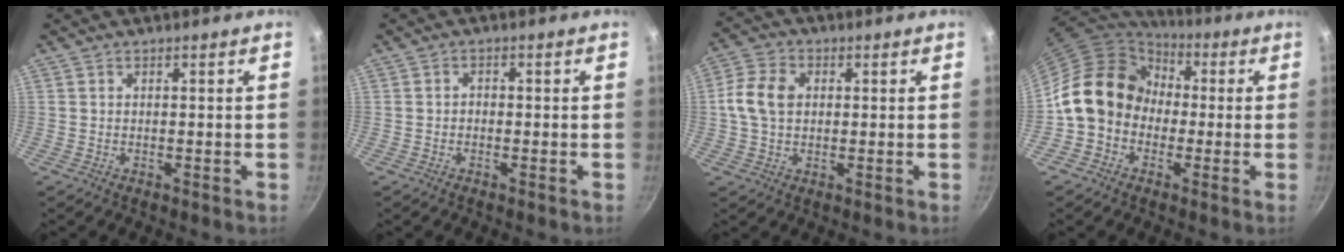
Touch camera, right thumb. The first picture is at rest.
{"total": 1.4, "force": [-0.4, 1.1, 0.7], "torque": [-0.011, 0.007, -0.008]}
{"total": 8.1, "force": [0.9, 5.9, 5.4], "torque": [-0.097, 0.014, 0.007]}
{"total": 15.0, "force": [-0.2, 12.8, 7.8], "torque": [-0.089, 0.039, -0.018]}